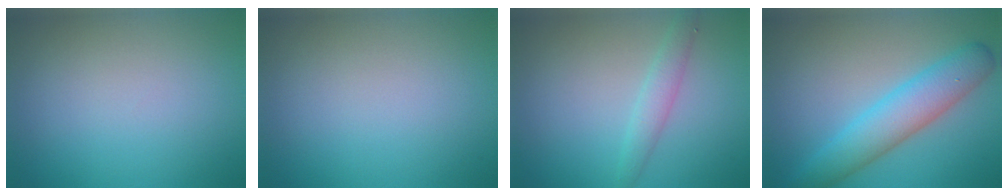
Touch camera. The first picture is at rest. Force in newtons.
{"total": 0.0}
{"total": 1.9, "press": 1.9, "slide": 0.1}
{"total": 5.3, "press": 5.3, "slide": 0.0}